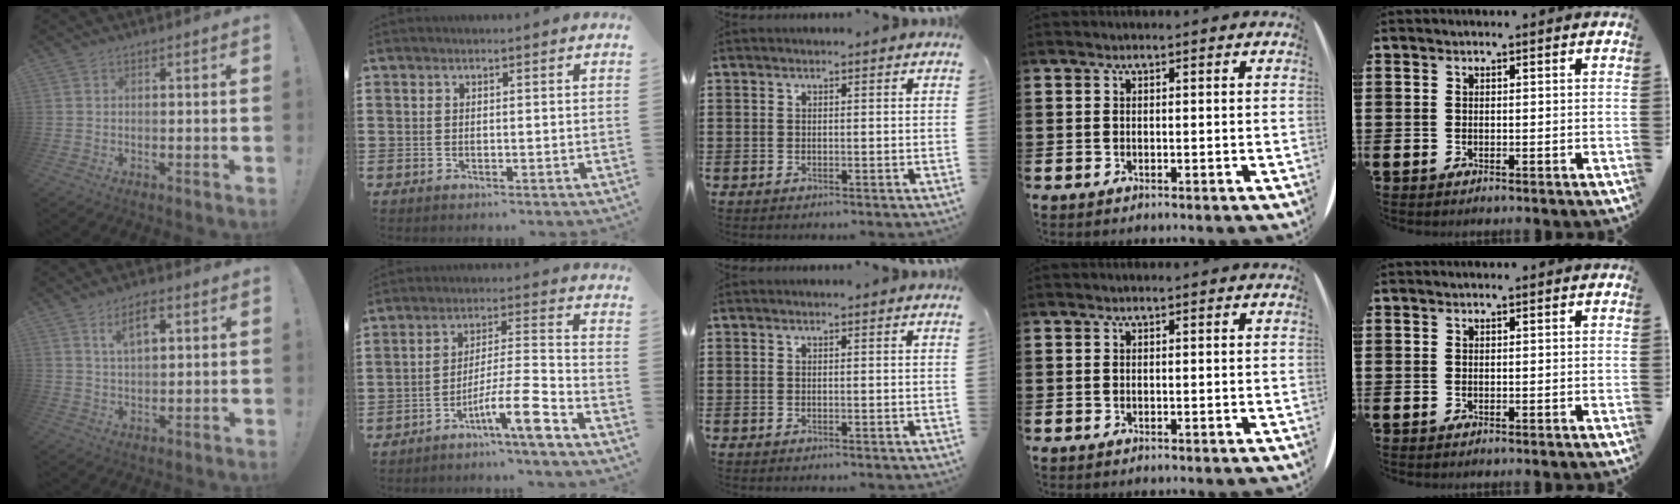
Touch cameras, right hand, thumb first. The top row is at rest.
{"thumb": {"total": 6.9, "force": [3.1, 2.9, 5.4], "torque": [-0.078, -0.007, 0.048]}, "index": {"total": 10.0, "force": [-6.1, 0.8, 7.9], "torque": [-0.139, 0.001, -0.113]}}